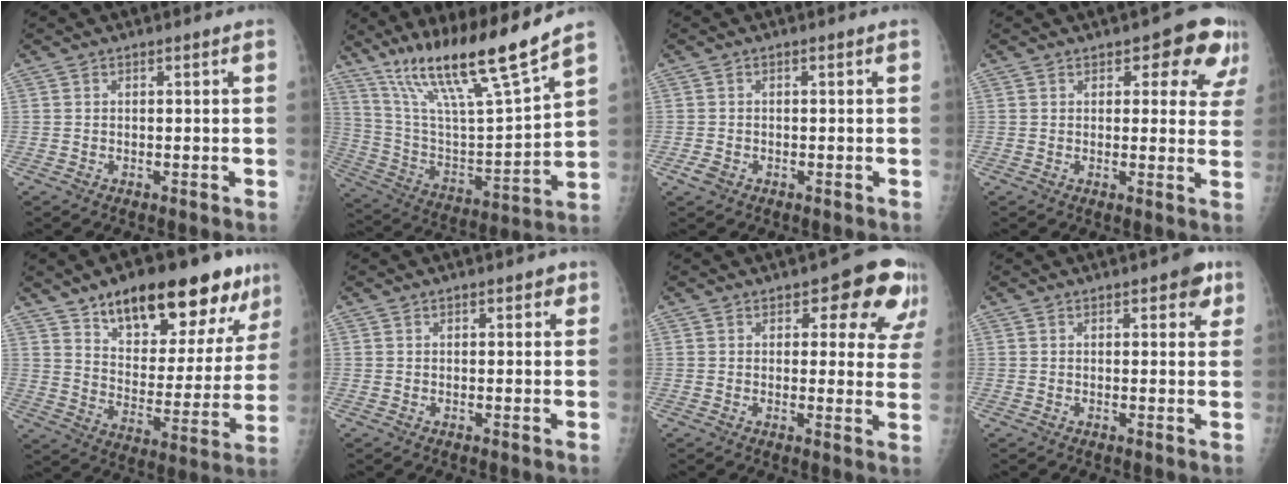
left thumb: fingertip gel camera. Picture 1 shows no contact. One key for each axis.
{"total": 20.8, "fx": 15.2, "fy": 1.1, "fz": 14.2, "tx": -0.229, "ty": -0.065, "tz": 0.280}
{"total": 1.7, "fx": -0.8, "fy": 1.2, "fz": 0.8, "tx": -0.015, "ty": 0.000, "tz": -0.014}
{"total": 8.9, "fx": 5.0, "fy": 4.5, "fz": 5.8, "tx": -0.023, "ty": -0.019, "tz": 0.050}
{"total": 23.8, "fx": 15.0, "fy": 9.8, "fz": 15.6, "tx": -0.180, "ty": -0.047, "tz": 0.229}
{"total": 1.8, "fx": 1.1, "fy": 1.0, "fz": 1.1, "tx": -0.002, "ty": -0.002, "tz": 0.011}
{"total": 11.4, "fx": 6.8, "fy": 5.5, "fz": 7.3, "tx": -0.033, "ty": -0.031, "tz": 0.068}
{"total": 4.2, "fx": 2.2, "fy": 2.0, "fz": 3.0, "tx": -0.014, "ty": -0.005, "tz": 0.020}